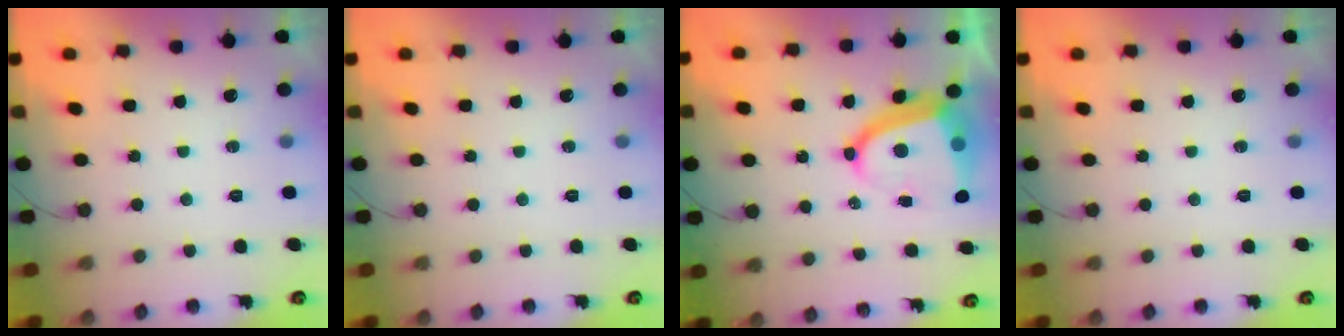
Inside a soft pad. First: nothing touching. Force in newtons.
{"total": 0.0}
{"total": 12.5, "press": 12.4, "slide": 2.0}
{"total": 0.0}